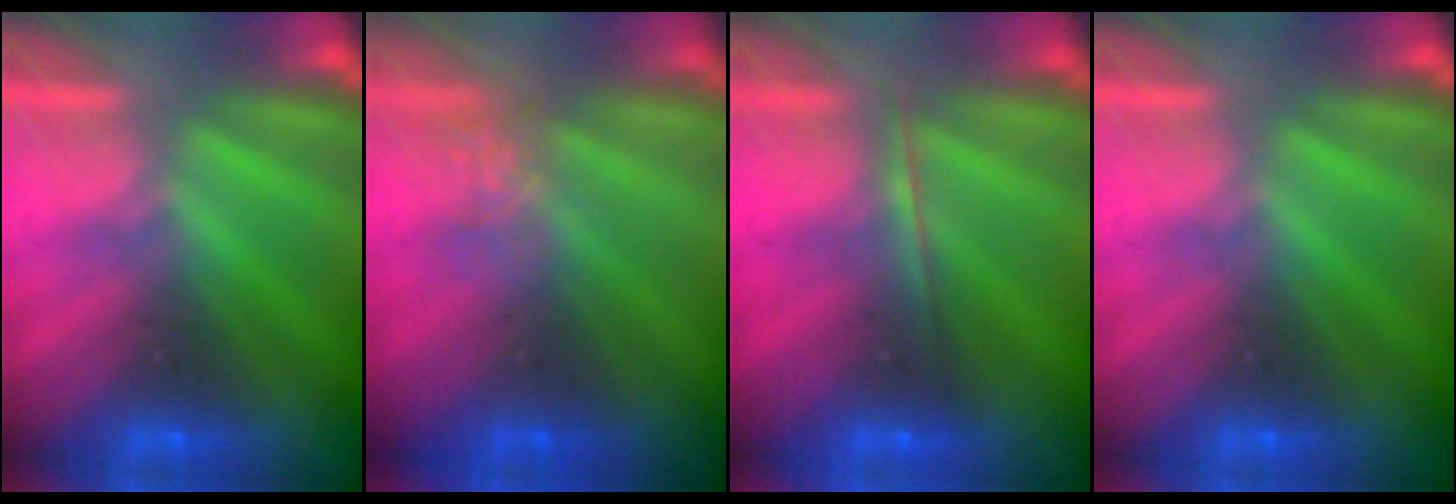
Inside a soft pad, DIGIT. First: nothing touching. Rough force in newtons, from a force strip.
{"total": 3.8}
{"total": 1.7}
{"total": 0.0}